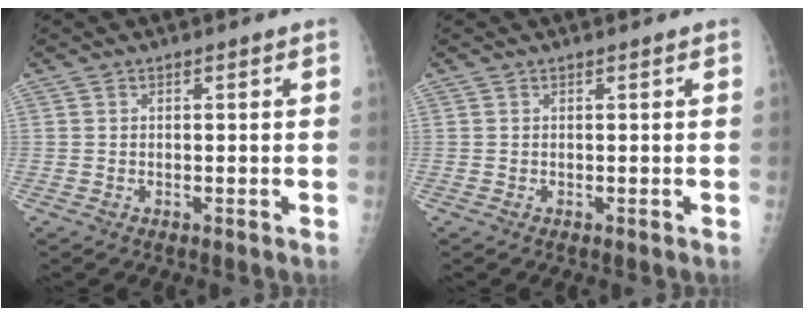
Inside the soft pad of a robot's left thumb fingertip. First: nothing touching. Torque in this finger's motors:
{"motor_torque": [0.01, 0.01, -0.05, -0.07, 0.00]}